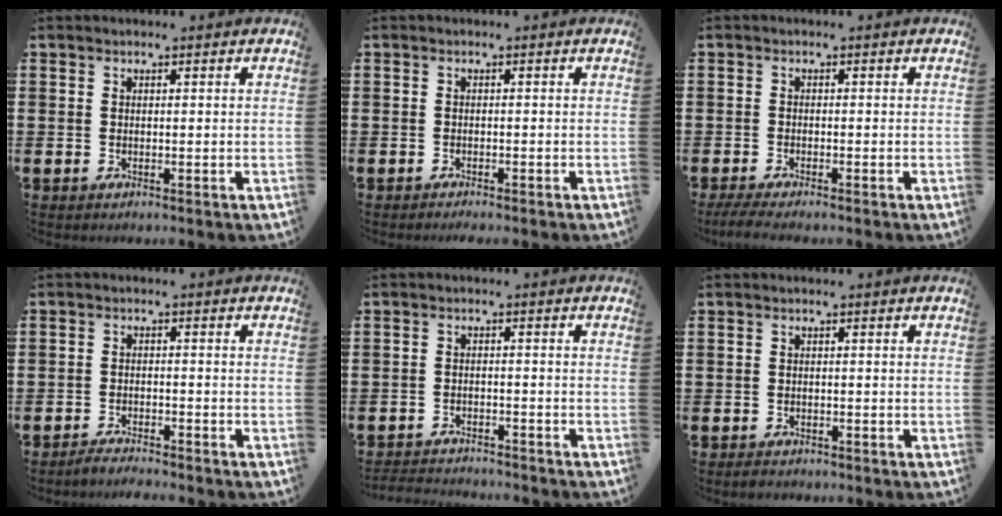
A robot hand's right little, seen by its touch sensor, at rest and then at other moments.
{"total": 0.7, "force": [-0.7, 0.0, 0.1], "torque": [-0.002, -0.002, -0.014]}
{"total": 1.4, "force": [-1.0, 0.1, 1.0], "torque": [-0.016, 0.000, -0.019]}
{"total": 2.1, "force": [-2.1, -0.1, 0.1], "torque": [-0.005, 0.004, -0.043]}
{"total": 2.2, "force": [-2.2, 0.0, -0.2], "torque": [-0.002, 0.003, -0.048]}
{"total": 0.6, "force": [-0.4, 0.3, 0.2], "torque": [-0.006, 0.001, -0.010]}